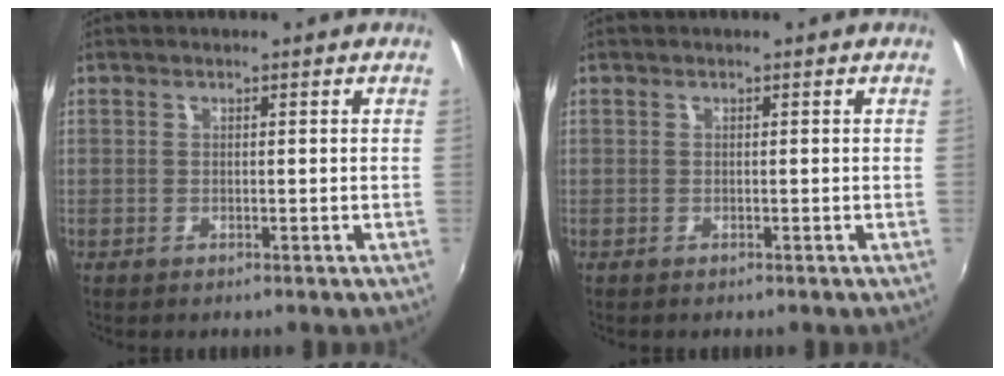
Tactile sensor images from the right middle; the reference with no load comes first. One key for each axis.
{"total": 0.0}